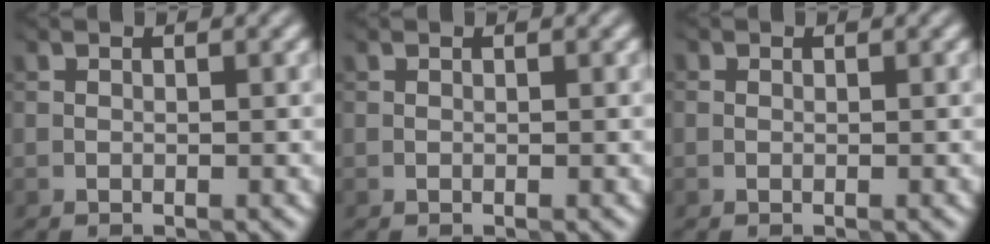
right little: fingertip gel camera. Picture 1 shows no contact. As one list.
[{"total": 0.0}, {"total": 0.0}]